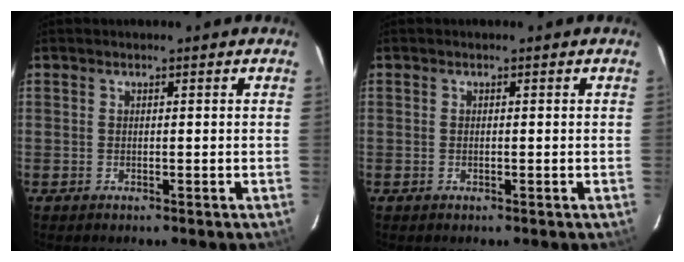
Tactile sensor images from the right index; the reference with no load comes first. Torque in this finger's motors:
{"motor_torque": [-0.12, 0.02, 0.01, -0.01]}